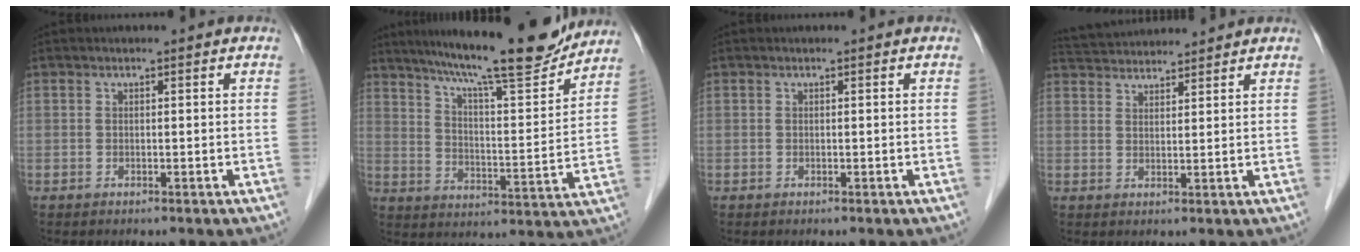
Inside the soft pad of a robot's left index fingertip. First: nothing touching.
{"total": 18.5, "force": [16.1, 1.4, 8.9], "torque": [-0.142, -0.008, 0.236]}
{"total": 0.0}
{"total": 8.1, "force": [7.9, 0.7, 1.7], "torque": [-0.038, 0.037, 0.130]}